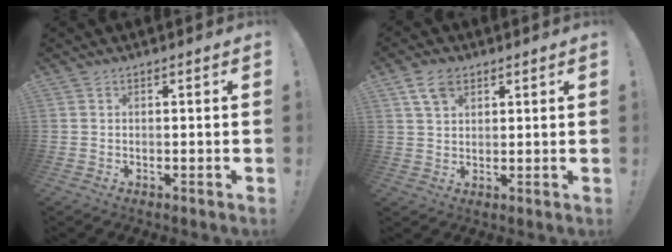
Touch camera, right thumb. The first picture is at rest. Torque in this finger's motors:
{"motor_torque": [0.08, 0.09, 0.11, -0.11, 0.00]}